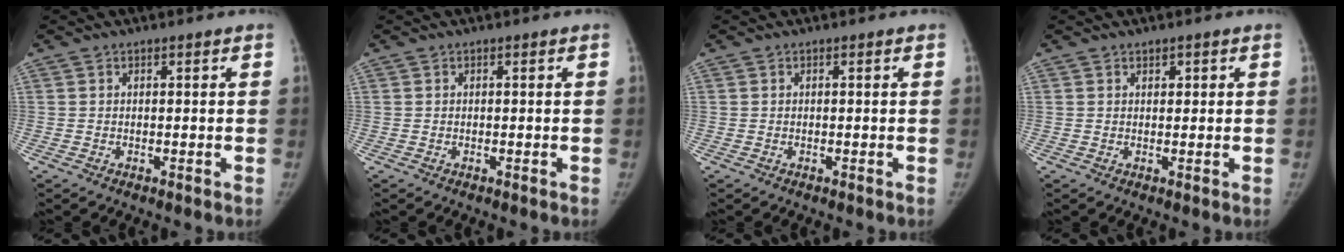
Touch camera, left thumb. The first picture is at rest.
{"total": 0.0}
{"total": 0.0}
{"total": 1.2, "force": [0.7, 0.8, 0.6], "torque": [0.002, -0.003, 0.010]}